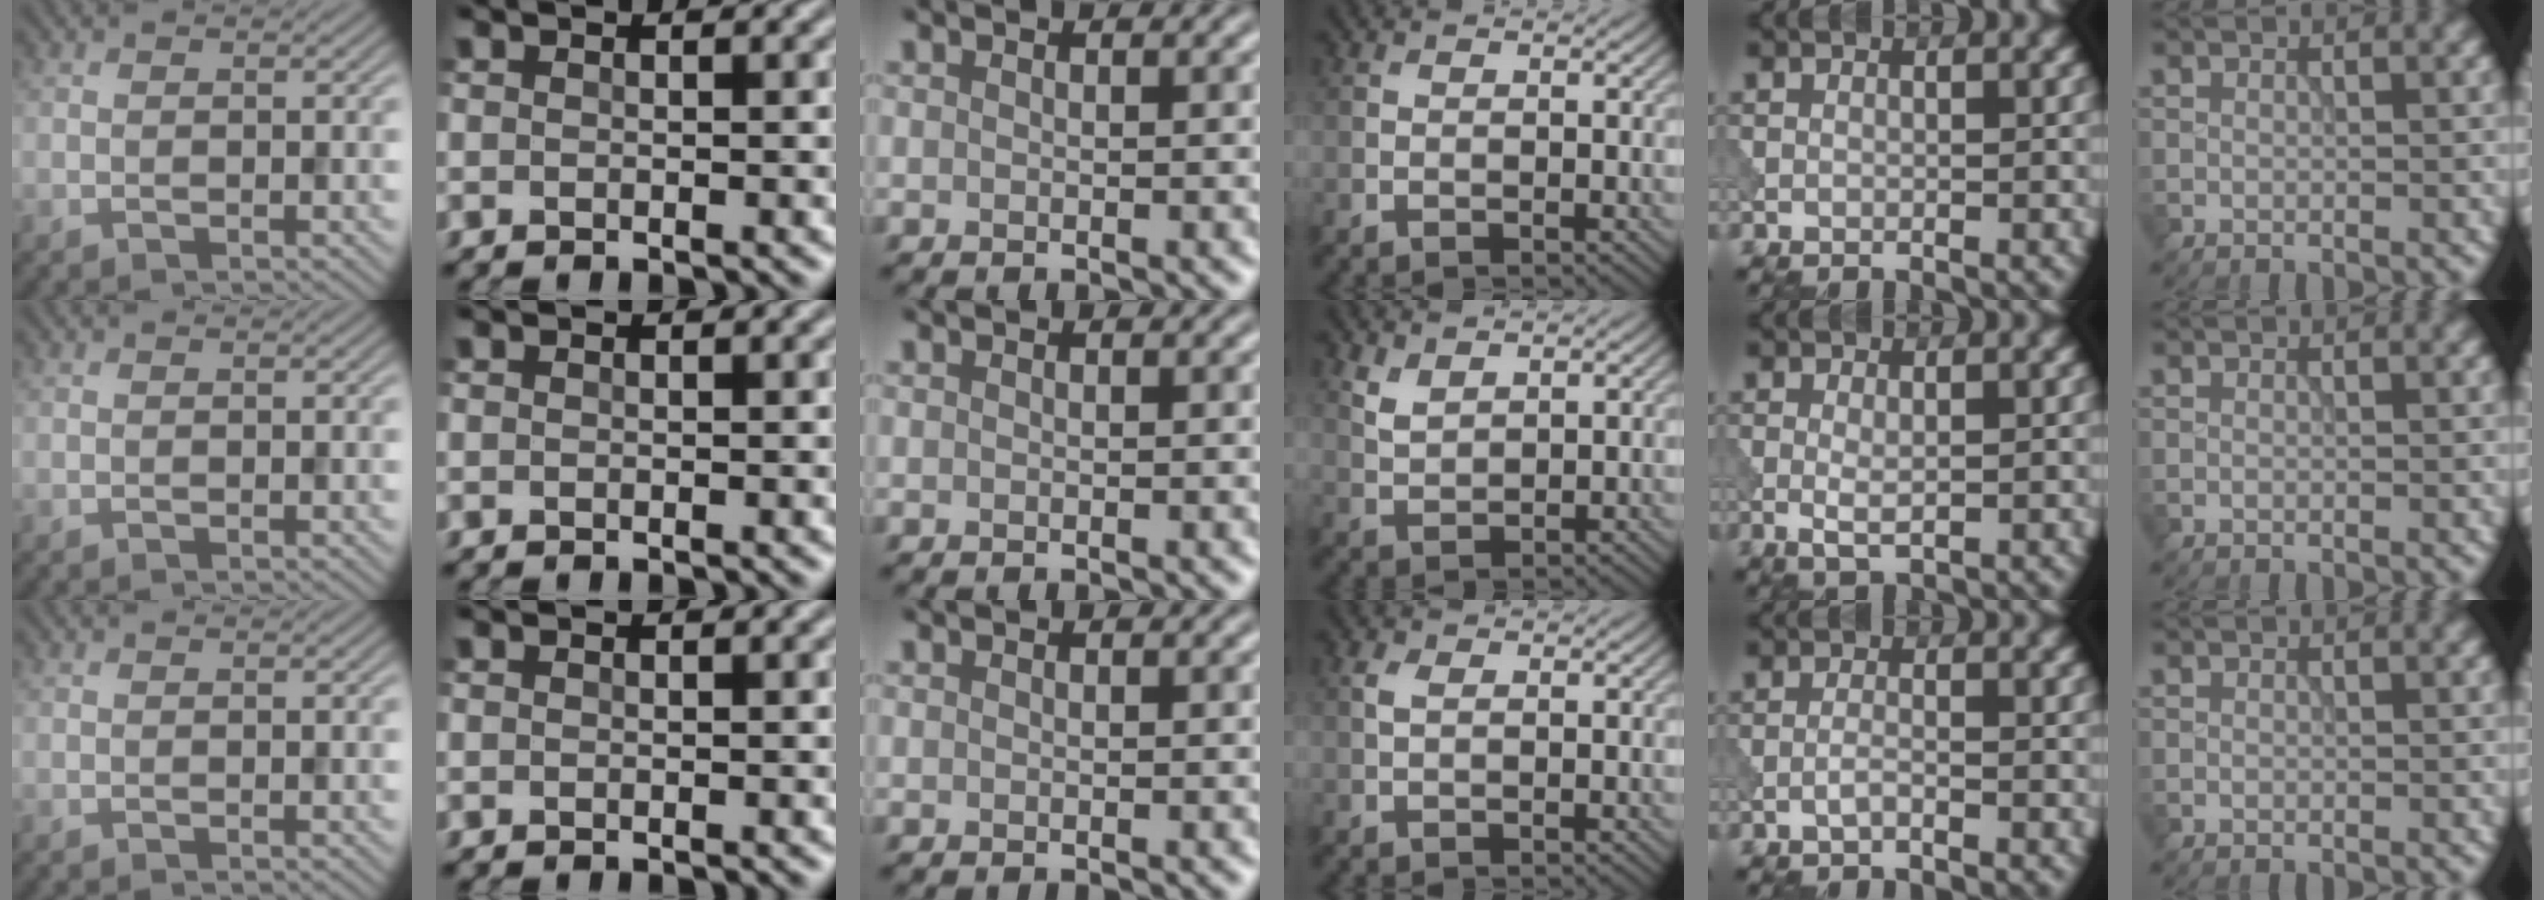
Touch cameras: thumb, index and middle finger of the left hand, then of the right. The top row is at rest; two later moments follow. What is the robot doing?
{"motion": "dispense", "object": "pipette"}